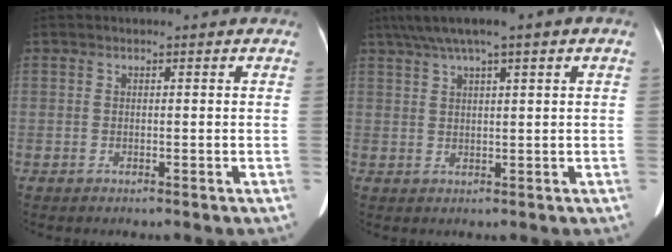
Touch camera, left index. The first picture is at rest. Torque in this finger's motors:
{"motor_torque": [1.06, -1.08, 0.07, -0.10]}